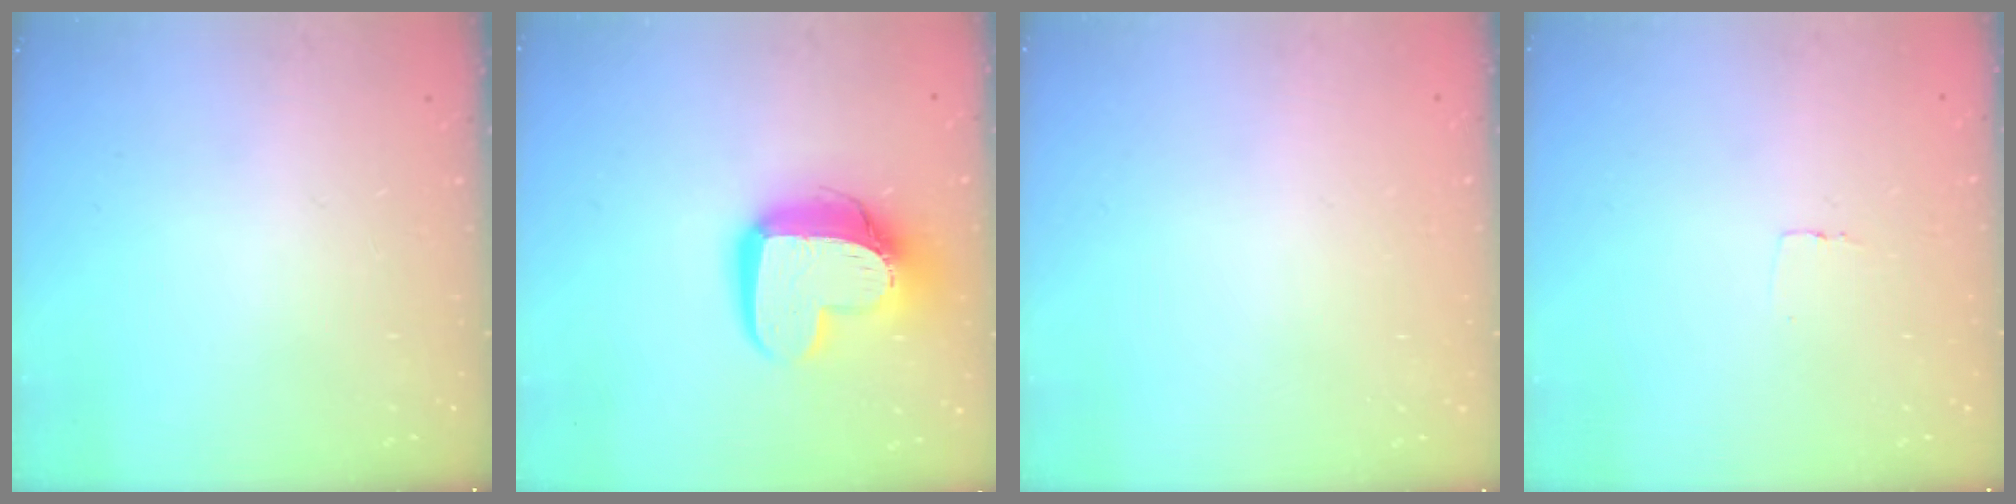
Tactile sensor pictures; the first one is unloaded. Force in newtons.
{"total": 14.9, "press": 14.8, "slide": 1.4}
{"total": 0.0}
{"total": 2.3, "press": 2.3, "slide": 0.1}